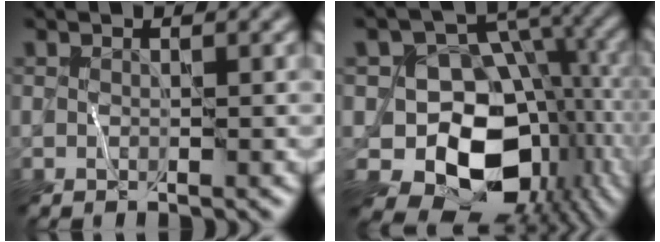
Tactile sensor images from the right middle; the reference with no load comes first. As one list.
[{"total": 13.0, "force": [-3.7, 9.9, 7.7], "torque": [-0.106, -0.029, -0.053]}]